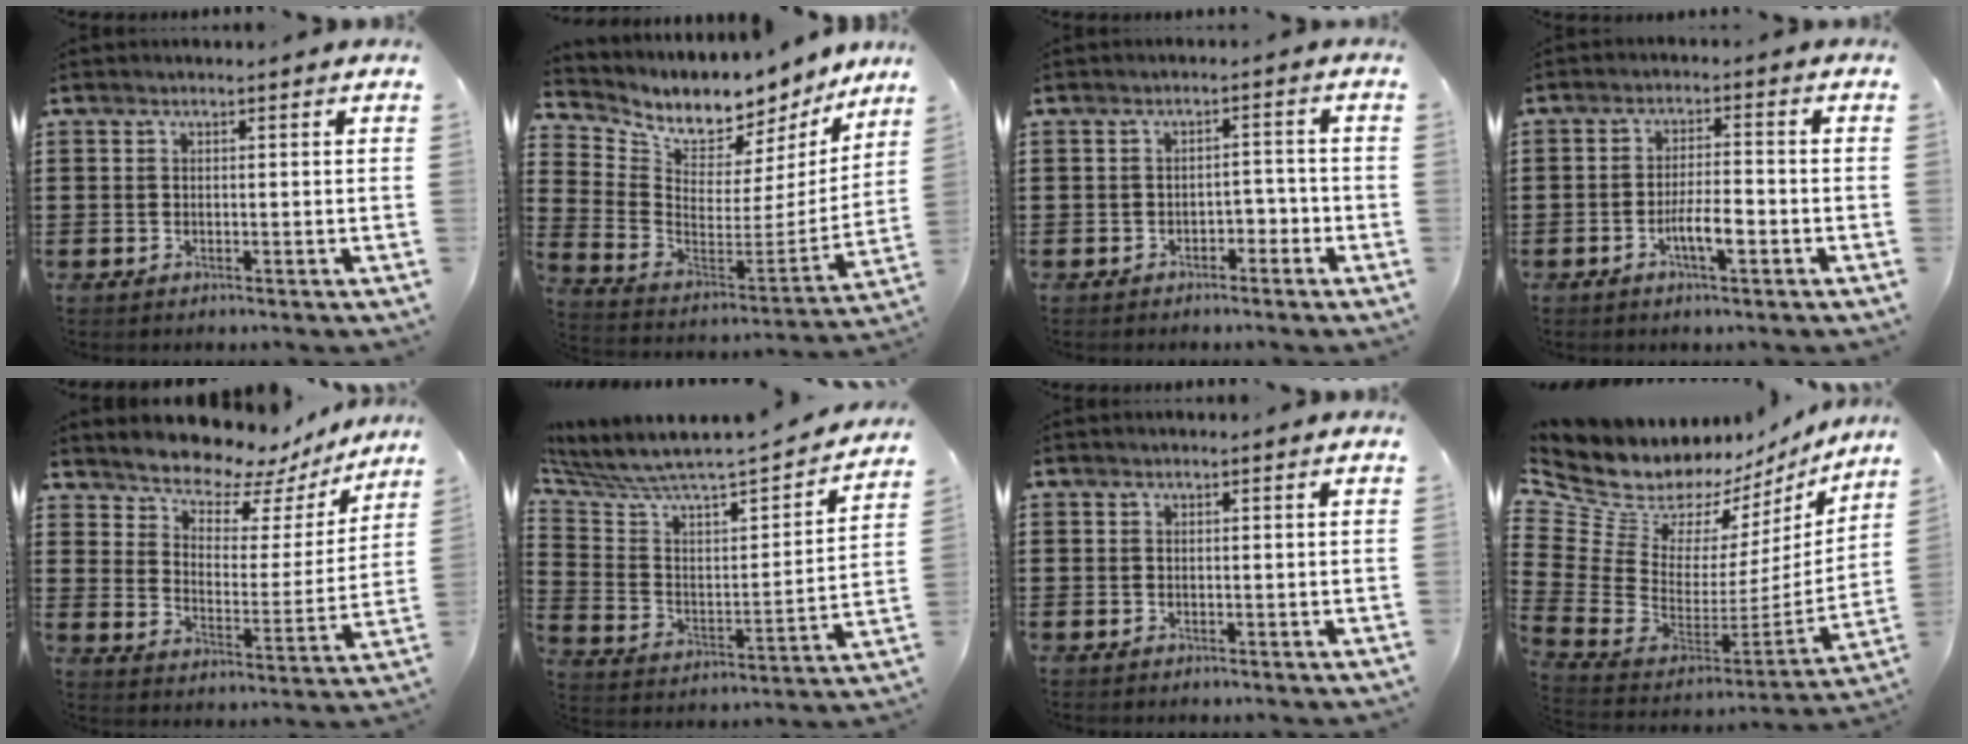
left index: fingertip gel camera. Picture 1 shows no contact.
{"total": 6.2, "force": [5.7, 2.3, 0.9], "torque": [-0.051, -0.060, 0.097]}
{"total": 2.4, "force": [-2.0, 1.1, 0.8], "torque": [-0.020, 0.005, -0.044]}
{"total": 5.0, "force": [-1.9, 1.3, 4.4], "torque": [-0.088, 0.003, -0.038]}
{"total": 7.0, "force": [6.7, 1.6, 1.0], "torque": [-0.042, -0.065, 0.113]}
{"total": 4.9, "force": [4.5, 0.9, 1.7], "torque": [-0.064, -0.053, 0.067]}
{"total": 0.0}
{"total": 9.7, "force": [8.2, 4.3, 2.7], "torque": [-0.120, -0.083, 0.144]}